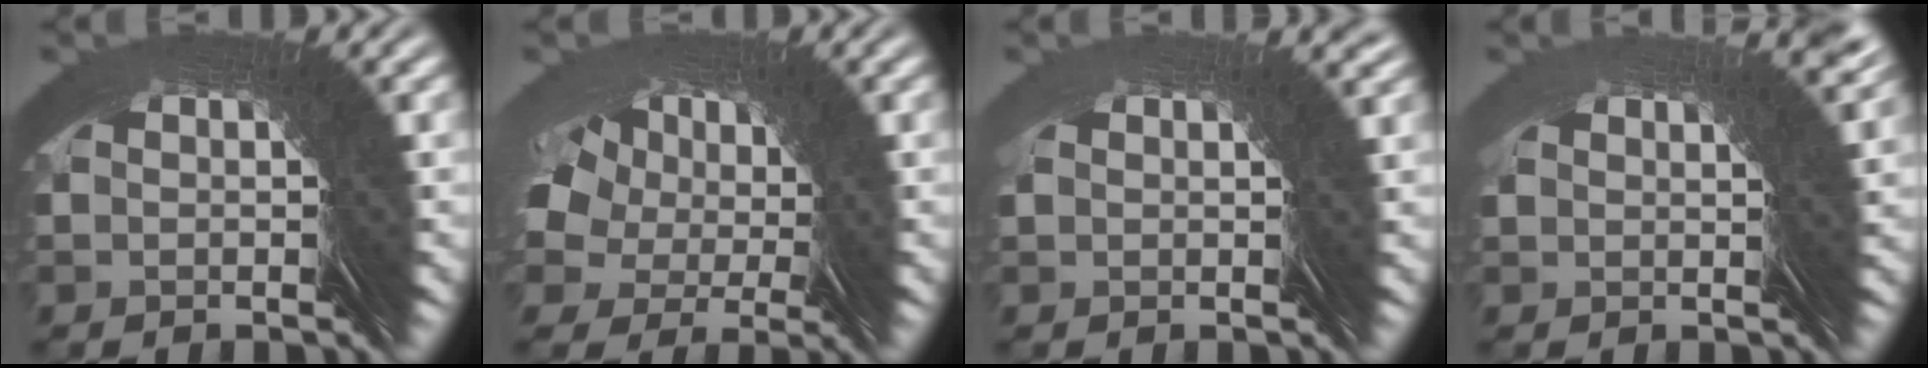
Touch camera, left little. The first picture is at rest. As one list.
[{"total": 5.8, "force": [4.0, 2.8, 3.1], "torque": [-0.040, 0.024, 0.049]}, {"total": 2.9, "force": [0.6, -2.3, -1.5], "torque": [0.040, 0.015, 0.009]}, {"total": 4.3, "force": [1.1, -3.8, -1.6], "torque": [0.053, 0.030, 0.013]}]